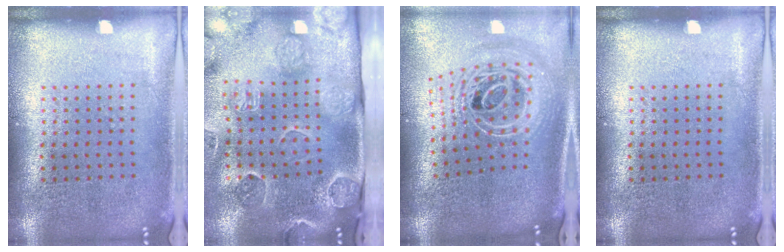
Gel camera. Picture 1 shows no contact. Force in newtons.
{"total": 3.4, "press": 3.2, "slide": 1.1}
{"total": 2.8, "press": 2.0, "slide": 1.9}
{"total": 0.0}